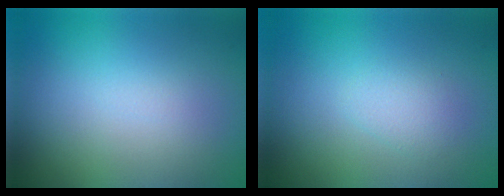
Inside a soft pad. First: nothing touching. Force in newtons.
{"total": 1.1, "press": 1.1, "slide": 0.1}